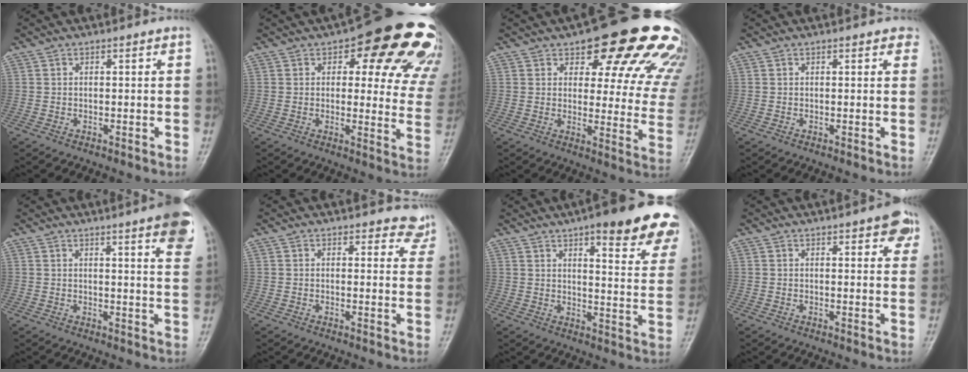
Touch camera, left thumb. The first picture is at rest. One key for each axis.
{"total": 20.7, "fx": 11.0, "fy": 9.0, "fz": 15.0, "tx": -0.129, "ty": -0.029, "tz": 0.118}
{"total": 23.0, "fx": 15.1, "fy": 9.4, "fz": 14.5, "tx": -0.133, "ty": -0.061, "tz": 0.175}
{"total": 1.6, "fx": 1.0, "fy": 0.9, "fz": 0.9, "tx": 0.004, "ty": -0.001, "tz": 0.006}
{"total": 10.1, "fx": 6.1, "fy": 1.4, "fz": 8.0, "tx": -0.083, "ty": -0.021, "tz": 0.064}
{"total": 4.8, "fx": 4.3, "fy": 2.0, "fz": 0.2, "tx": 0.033, "ty": -0.029, "tz": 0.029}
{"total": 19.9, "fx": 13.5, "fy": 5.3, "fz": 13.7, "tx": -0.134, "ty": -0.048, "tz": 0.158}
{"total": 6.0, "fx": 3.3, "fy": 2.2, "fz": 4.5, "tx": -0.032, "ty": -0.010, "tz": 0.034}